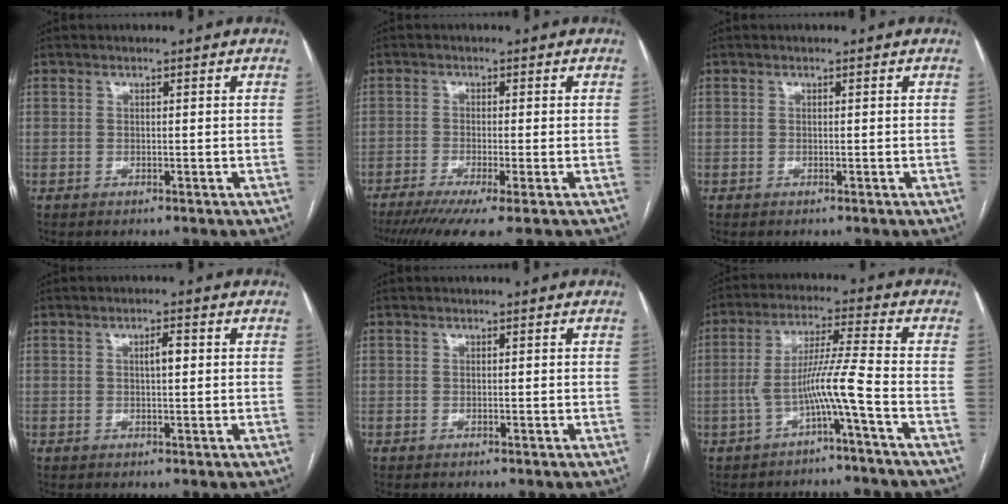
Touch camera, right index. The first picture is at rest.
{"total": 7.8, "force": [-5.3, 0.1, 5.7], "torque": [-0.085, -0.018, -0.087]}
{"total": 0.0}
{"total": 2.1, "force": [0.4, 0.5, 2.0], "torque": [-0.034, 0.003, 0.007]}
{"total": 0.0}
{"total": 7.2, "force": [-2.9, -1.3, 6.5], "torque": [-0.124, 0.018, -0.054]}